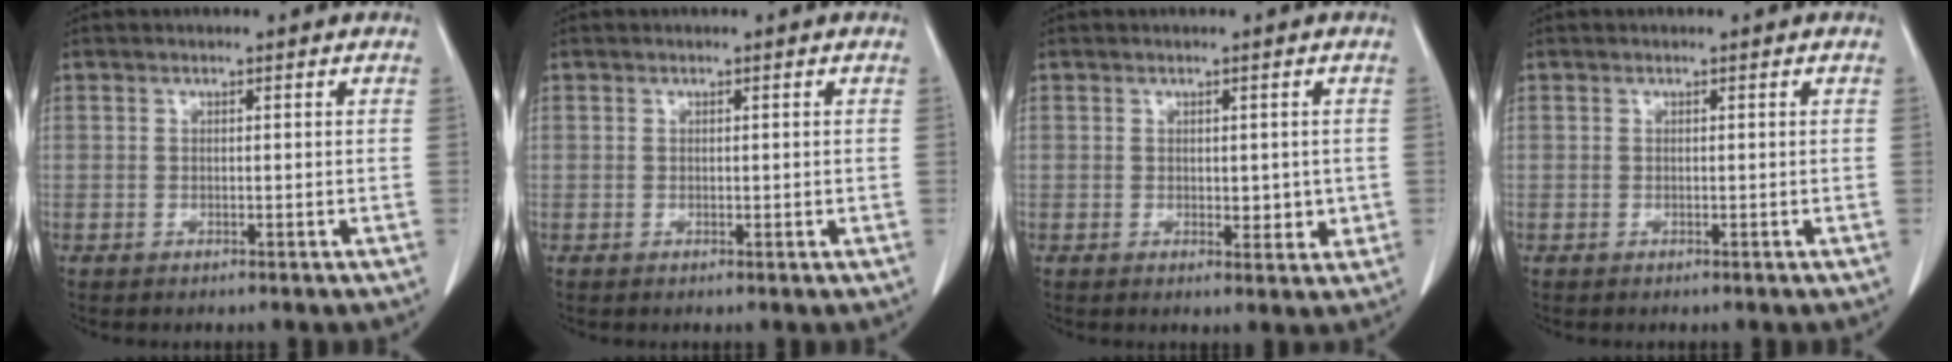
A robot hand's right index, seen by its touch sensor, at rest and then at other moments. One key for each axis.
{"total": 0.7, "fx": 0.1, "fy": 0.4, "fz": 0.5, "tx": -0.005, "ty": -0.001, "tz": 0.003}
{"total": 3.2, "fx": 0.0, "fy": 1.9, "fz": 2.7, "tx": -0.027, "ty": -0.005, "tz": 0.005}
{"total": 0.0}